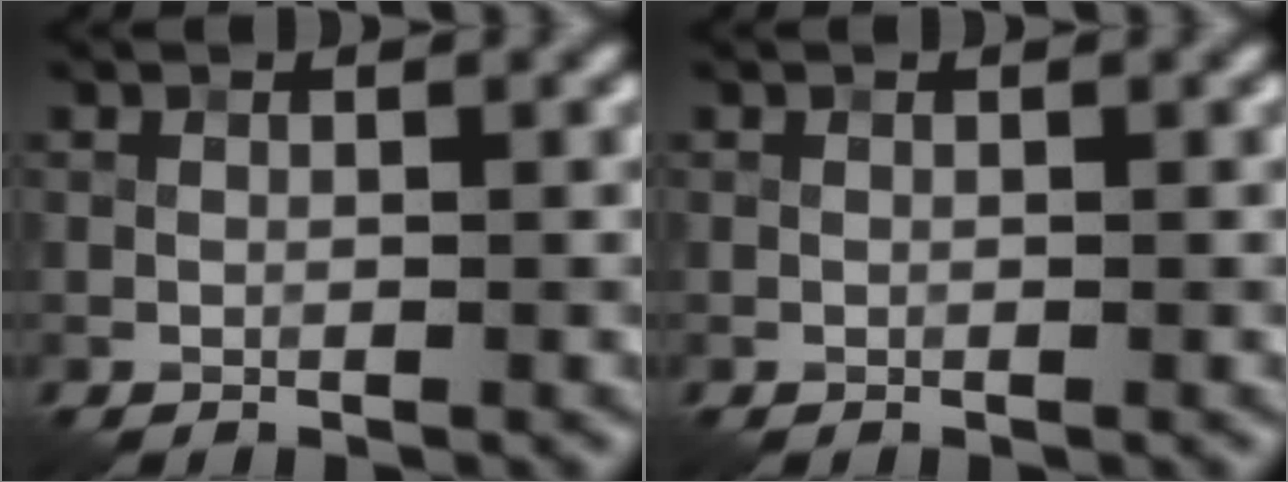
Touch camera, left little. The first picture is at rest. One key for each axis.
{"total": 0.0}